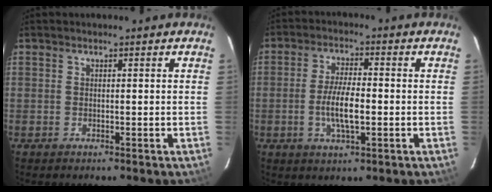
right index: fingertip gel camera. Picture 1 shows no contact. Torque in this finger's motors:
{"motor_torque": [0.90, -0.71, 0.64, 0.14]}